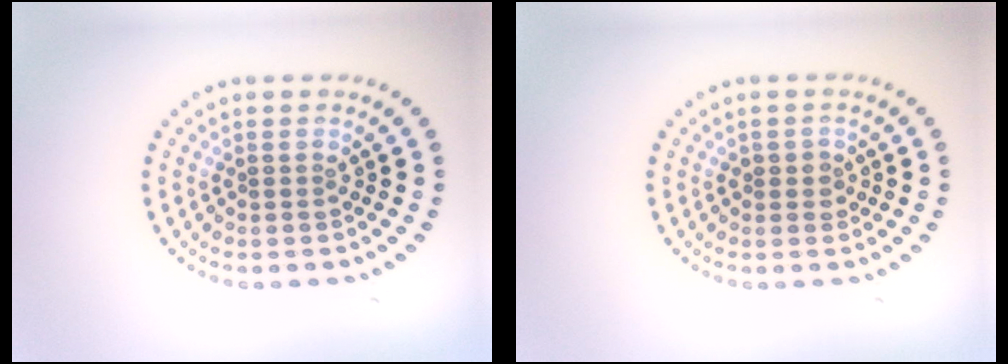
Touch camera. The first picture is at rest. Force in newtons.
{"total": 1.2, "press": 1.1, "slide": 0.4}